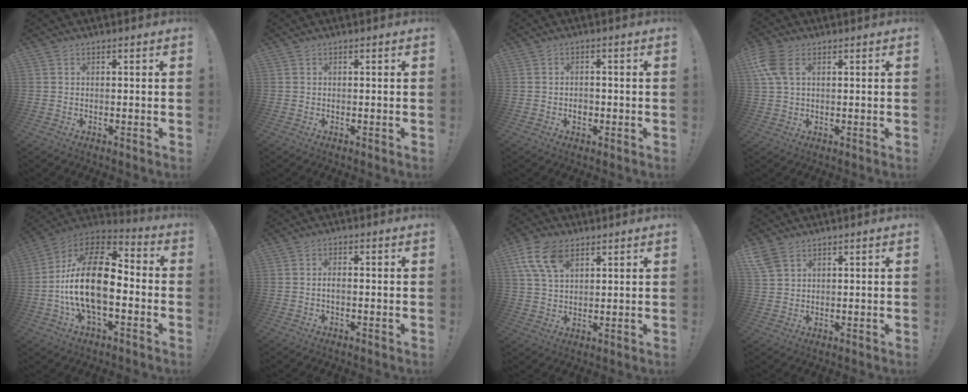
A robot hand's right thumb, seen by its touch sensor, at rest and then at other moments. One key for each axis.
{"total": 0.0}
{"total": 2.2, "fx": -0.8, "fy": 1.7, "fz": 1.1, "tx": -0.002, "ty": 0.000, "tz": -0.018}
{"total": 7.5, "fx": 2.6, "fy": 4.3, "fz": 5.5, "tx": -0.126, "ty": 0.003, "tz": 0.049}
{"total": 22.2, "fx": -2.4, "fy": 11.1, "fz": 19.1, "tx": -0.359, "ty": 0.020, "tz": -0.039}
{"total": 1.8, "fx": -0.5, "fy": 0.5, "fz": 1.7, "tx": -0.036, "ty": 0.002, "tz": -0.010}
{"total": 11.0, "fx": 5.6, "fy": 6.4, "fz": 7.0, "tx": -0.139, "ty": -0.007, "tz": 0.109}
{"total": 4.5, "fx": 2.9, "fy": 2.5, "fz": 2.4, "tx": -0.050, "ty": -0.010, "tz": 0.060}